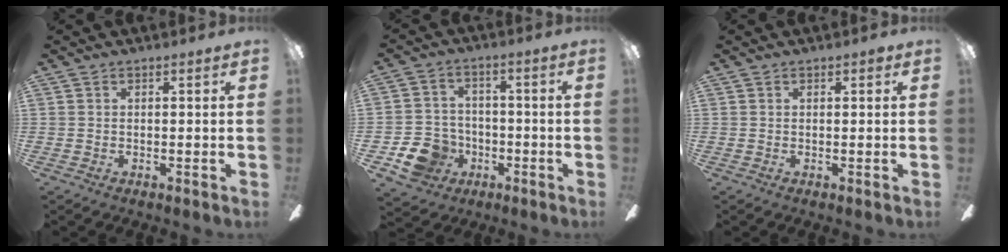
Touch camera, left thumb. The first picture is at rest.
{"total": 10.8, "force": [-5.0, 8.7, 3.9], "torque": [-0.089, 0.037, -0.086]}
{"total": 0.9, "force": [0.5, 0.3, 0.6], "torque": [-0.007, 0.000, 0.007]}